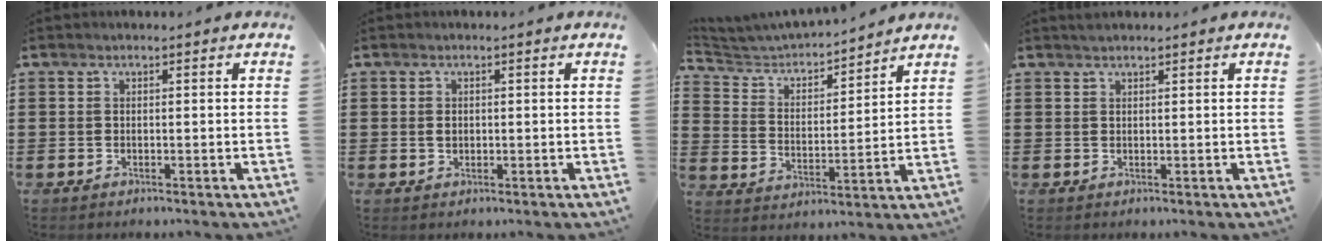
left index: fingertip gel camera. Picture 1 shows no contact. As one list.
[{"total": 1.1, "force": [0.2, 0.7, 0.8], "torque": [-0.018, 0.004, 0.003]}, {"total": 4.2, "force": [4.1, 0.8, 0.6], "torque": [-0.039, -0.029, 0.062]}, {"total": 0.9, "force": [0.9, 0.2, 0.3], "torque": [-0.008, 0.000, 0.017]}]